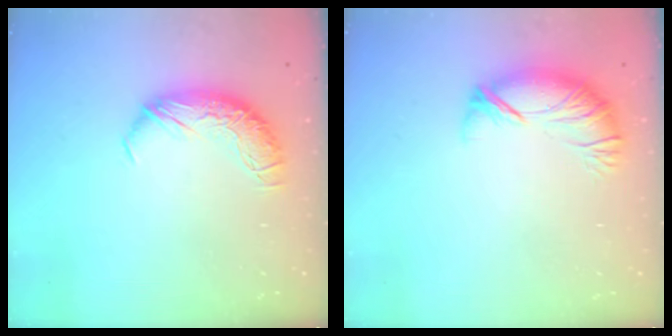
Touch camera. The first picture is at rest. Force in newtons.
{"total": 3.8, "press": 3.2, "slide": 2.1}